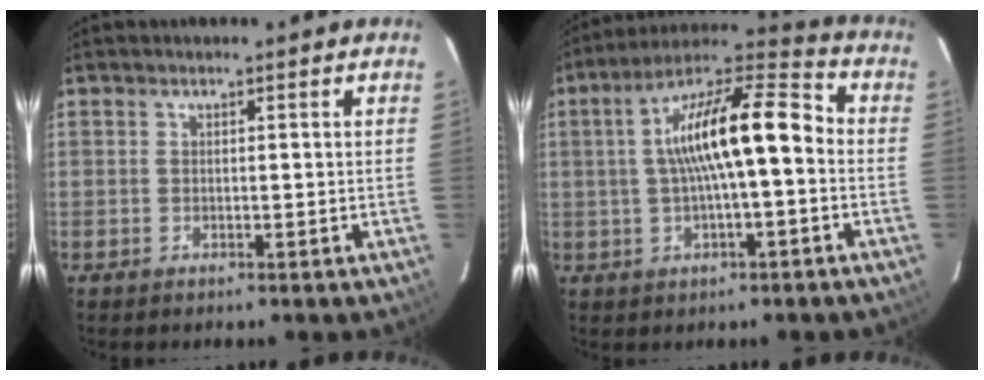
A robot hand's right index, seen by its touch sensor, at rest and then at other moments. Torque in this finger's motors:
{"motor_torque": [1.05, -0.40, 1.05, 0.21]}